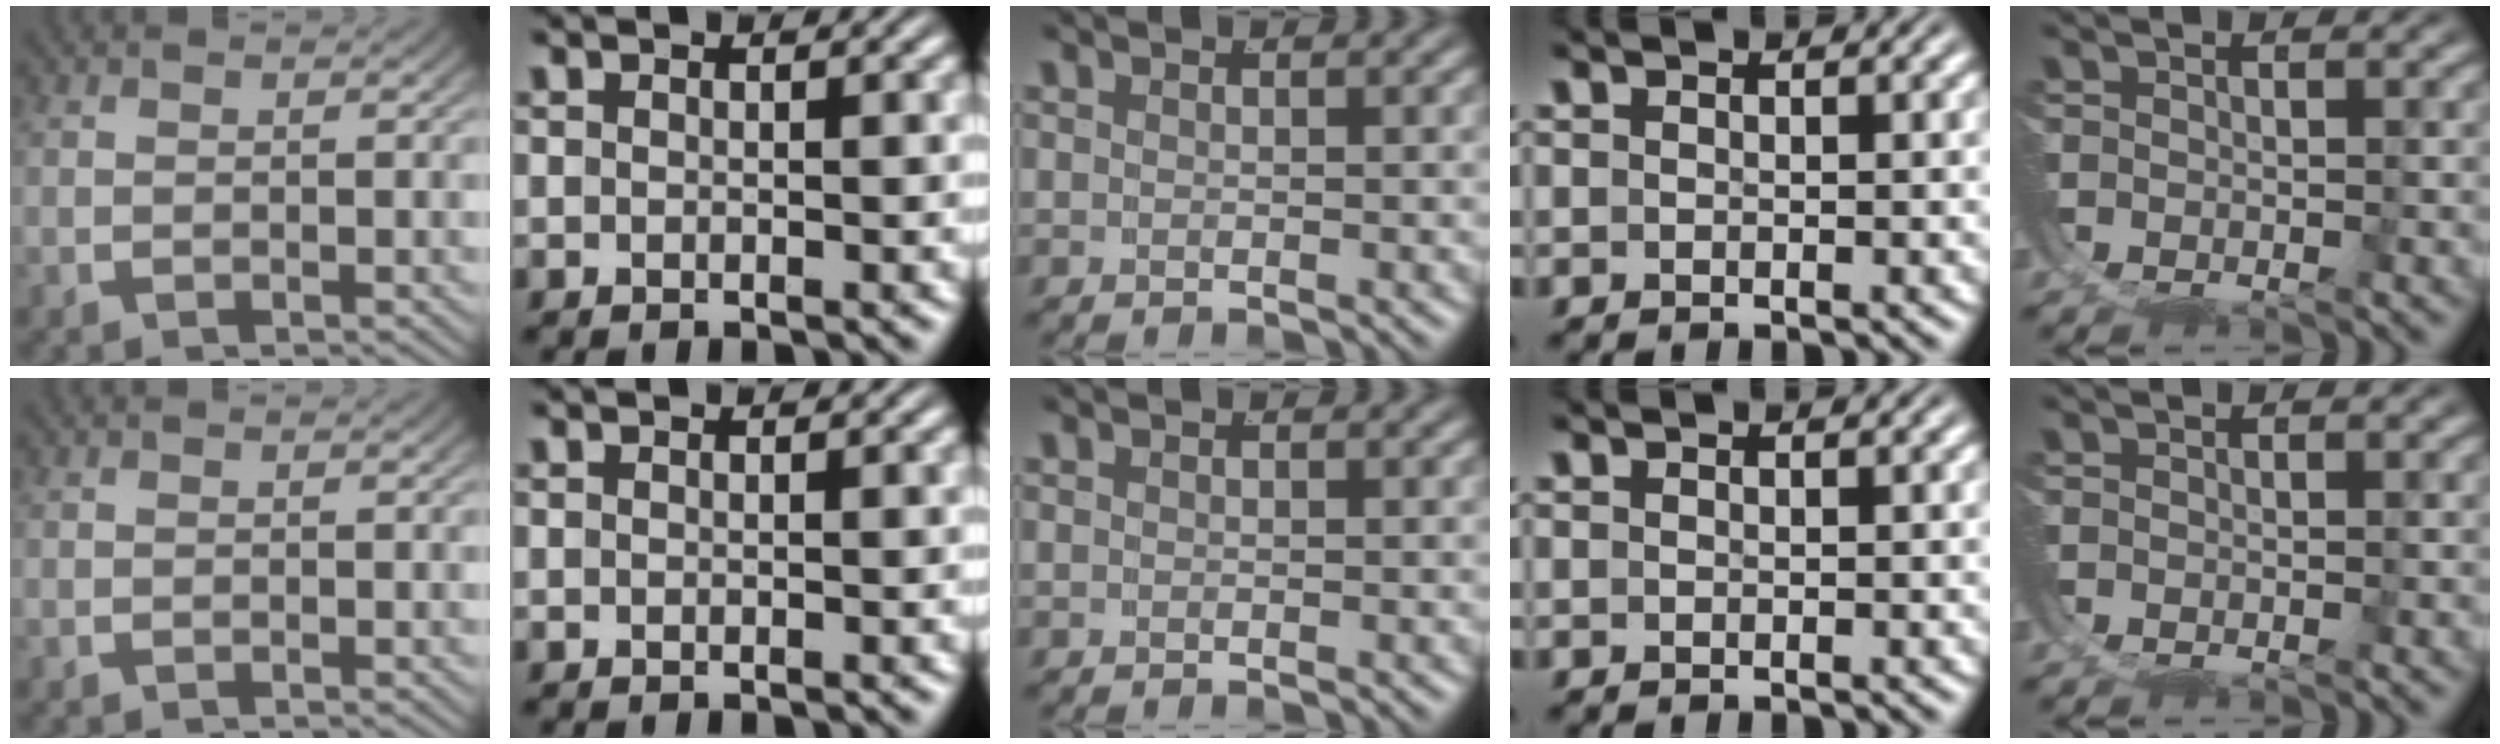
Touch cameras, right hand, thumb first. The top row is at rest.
{}